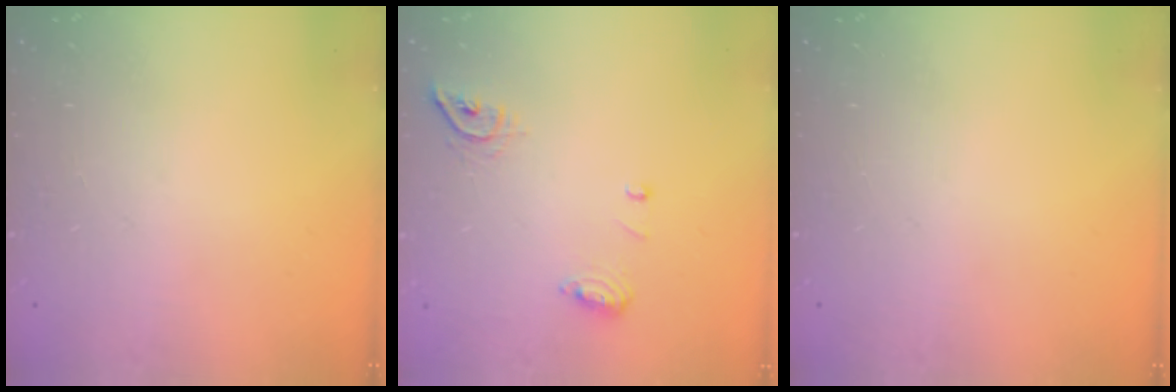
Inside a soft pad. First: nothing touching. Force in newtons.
{"total": 7.9, "press": 7.8, "slide": 1.3}
{"total": 0.0}